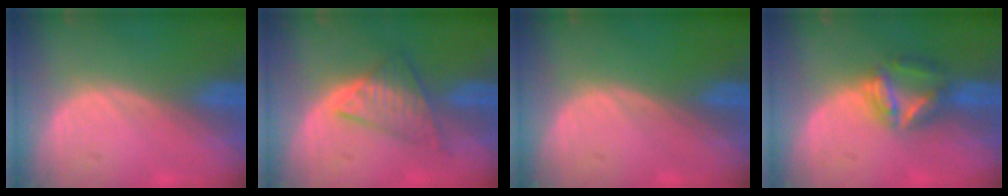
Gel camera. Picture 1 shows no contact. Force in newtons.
{"total": 5.9, "press": 5.8, "slide": 0.8}
{"total": 0.0}
{"total": 5.6, "press": 5.6, "slide": 0.2}